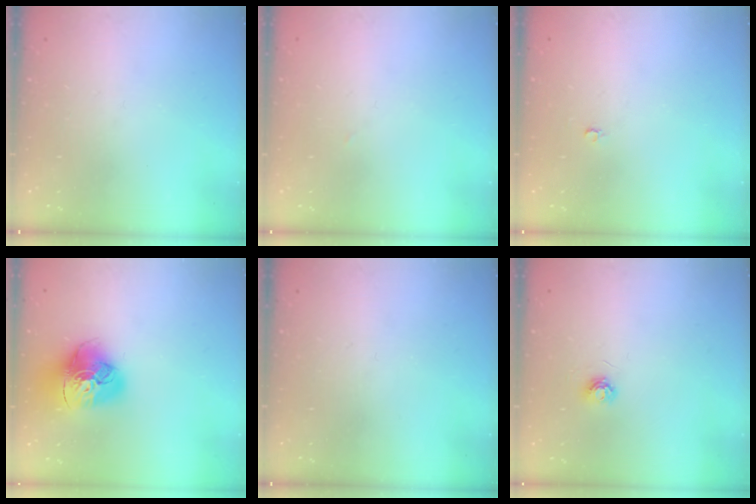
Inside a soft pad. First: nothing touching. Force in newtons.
{"total": 1.1, "press": 1.1, "slide": 0.1}
{"total": 2.0, "press": 2.0, "slide": 0.4}
{"total": 16.7, "press": 16.6, "slide": 1.8}
{"total": 0.0}
{"total": 4.5, "press": 4.5, "slide": 0.5}